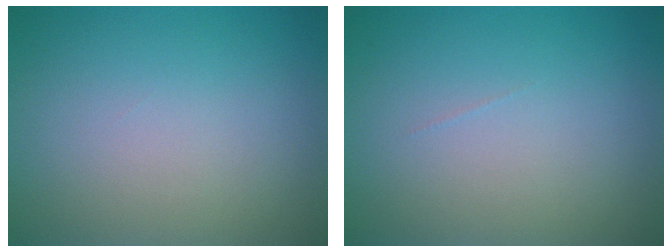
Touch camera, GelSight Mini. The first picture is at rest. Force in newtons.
{"total": 0.0}